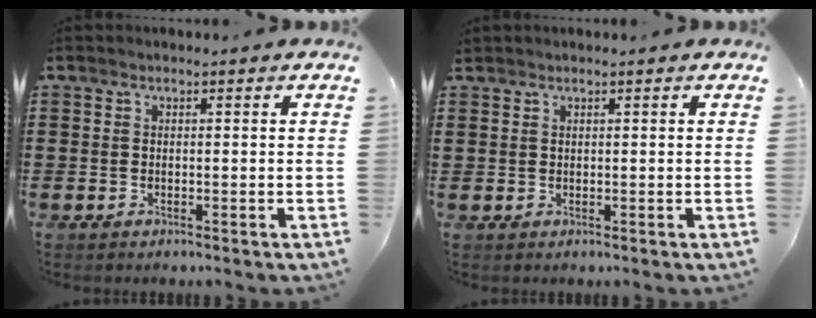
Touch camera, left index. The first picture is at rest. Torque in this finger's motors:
{"motor_torque": [0.27, -0.10, 0.45, 0.03]}